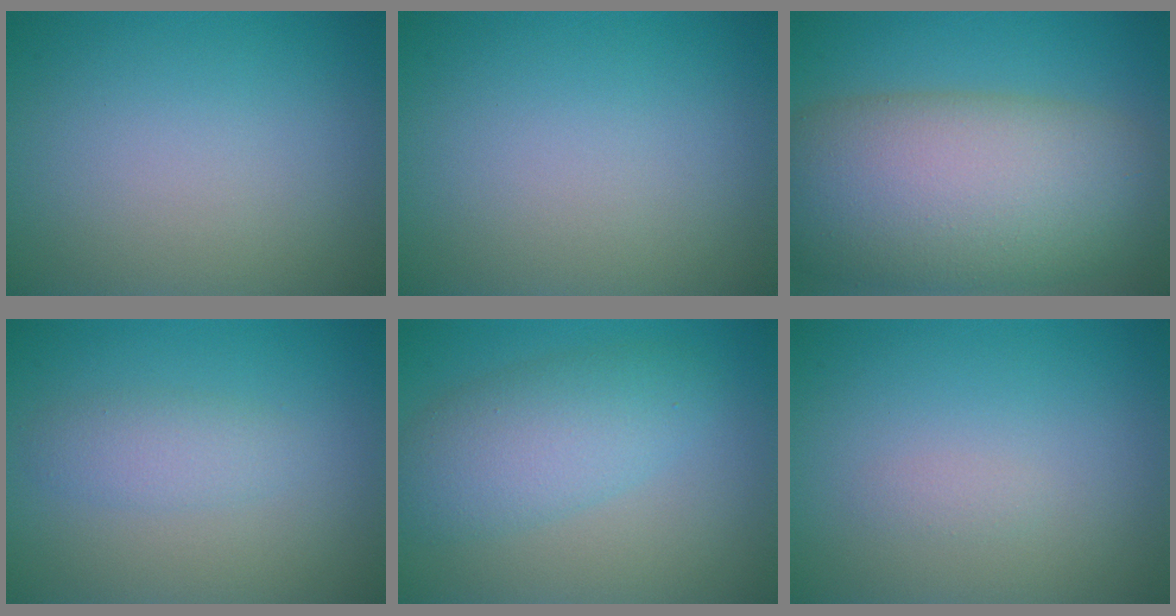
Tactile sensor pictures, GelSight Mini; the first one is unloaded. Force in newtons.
{"total": 0.0}
{"total": 13.6, "press": 13.6, "slide": 0.4}
{"total": 2.0, "press": 2.0, "slide": 0.1}
{"total": 4.9, "press": 4.9, "slide": 0.1}
{"total": 0.6, "press": 0.6, "slide": 0.1}